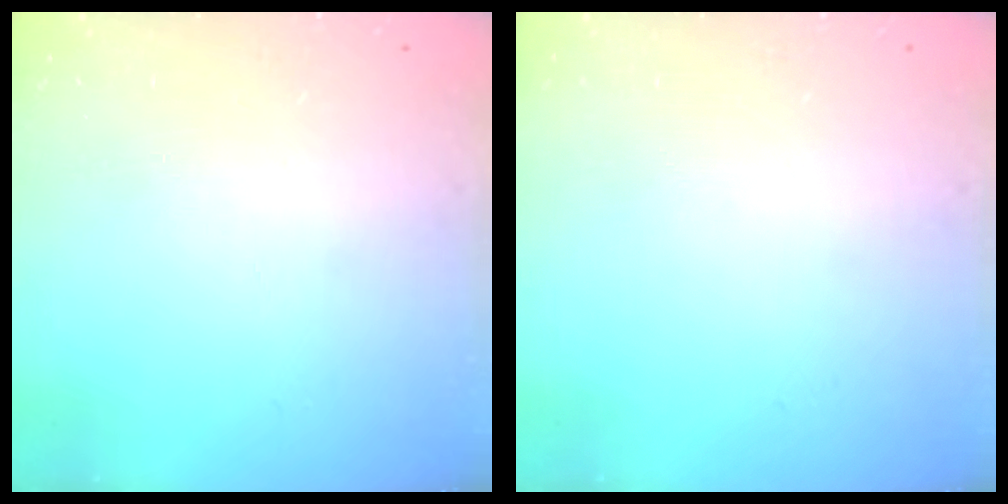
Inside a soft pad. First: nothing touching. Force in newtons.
{"total": 0.0}